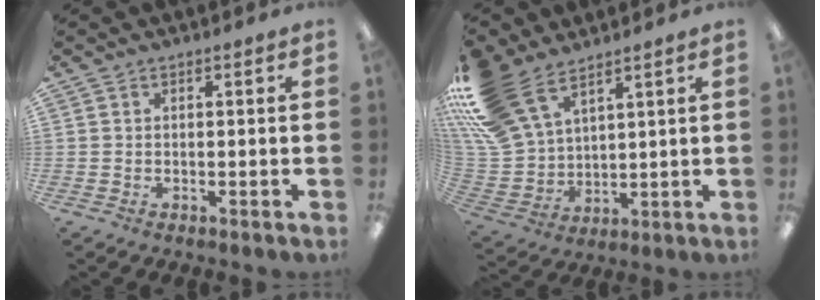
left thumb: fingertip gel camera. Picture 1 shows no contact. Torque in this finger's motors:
{"motor_torque": [0.82, 0.02, 1.72, -1.05, 0.35]}